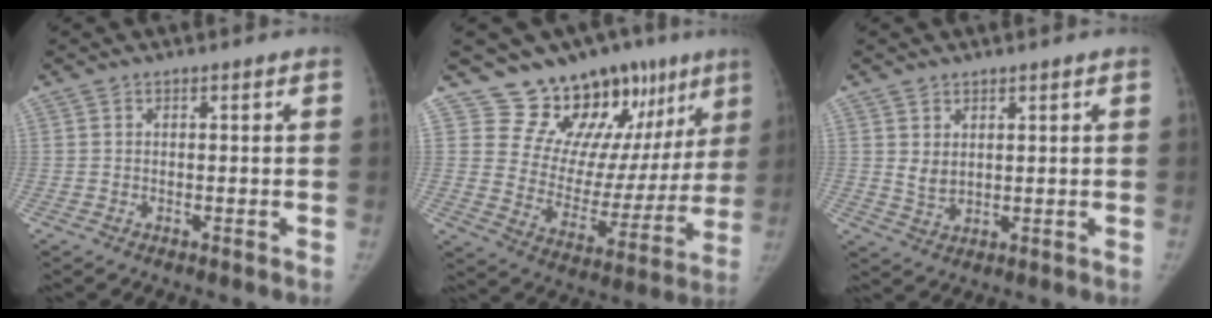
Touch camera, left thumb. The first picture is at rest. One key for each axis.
{"total": 18.0, "fx": 13.3, "fy": 9.1, "fz": 8.0, "tx": -0.045, "ty": -0.093, "tz": 0.193}
{"total": 3.2, "fx": 1.5, "fy": 2.3, "fz": 1.8, "tx": -0.023, "ty": -0.017, "tz": 0.036}